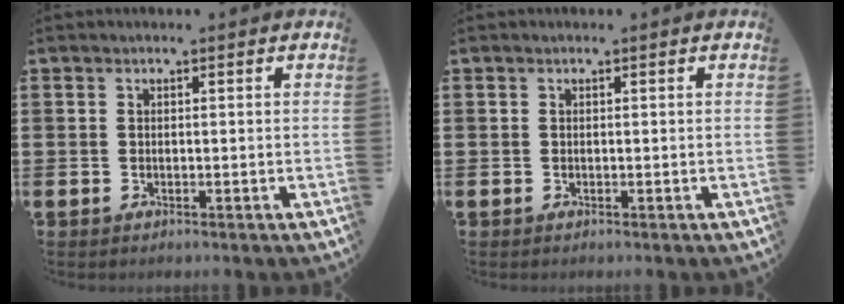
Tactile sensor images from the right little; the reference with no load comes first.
{"total": 0.0}